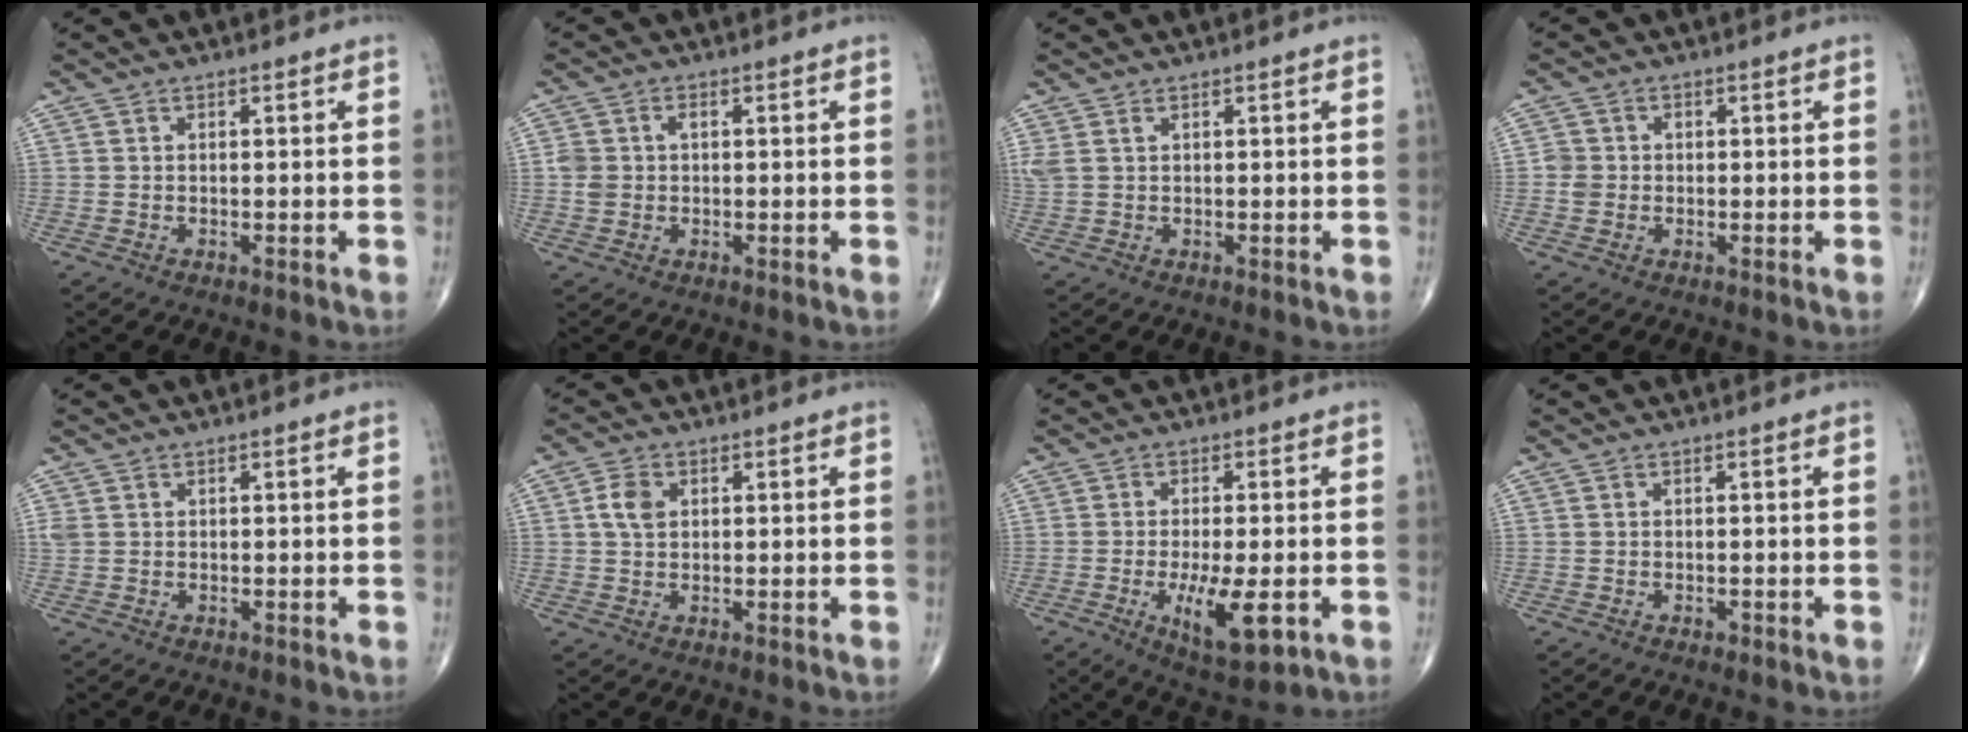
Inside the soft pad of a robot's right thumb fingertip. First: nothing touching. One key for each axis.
{"total": 3.4, "fx": 0.3, "fy": 2.6, "fz": 2.2, "tx": -0.047, "ty": 0.011, "tz": 0.009}
{"total": 2.3, "fx": 1.0, "fy": 1.2, "fz": 1.6, "tx": -0.054, "ty": 0.015, "tz": 0.031}
{"total": 2.5, "fx": -0.2, "fy": 2.4, "fz": 0.8, "tx": -0.004, "ty": 0.007, "tz": -0.004}
{"total": 1.4, "fx": 0.3, "fy": 1.2, "fz": 0.8, "tx": -0.025, "ty": 0.008, "tz": 0.010}
{"total": 4.0, "fx": 0.9, "fy": 2.8, "fz": 2.7, "tx": -0.052, "ty": 0.001, "tz": 0.014}
{"total": 10.0, "fx": -2.8, "fy": 3.3, "fz": 9.0, "tx": -0.148, "ty": -0.016, "tz": -0.040}
{"total": 0.5, "fx": -0.3, "fy": 0.3, "fz": 0.3, "tx": -0.006, "ty": -0.001, "tz": -0.005}